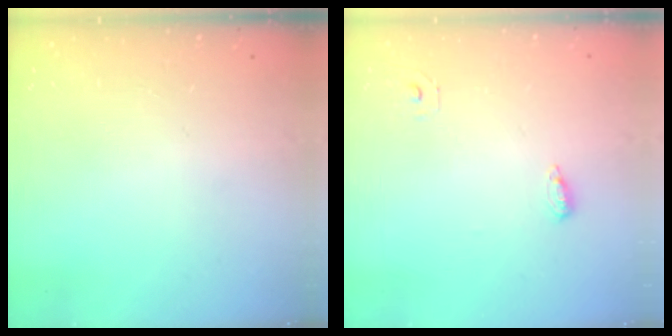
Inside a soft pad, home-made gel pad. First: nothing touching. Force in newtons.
{"total": 5.4, "press": 5.3, "slide": 1.2}